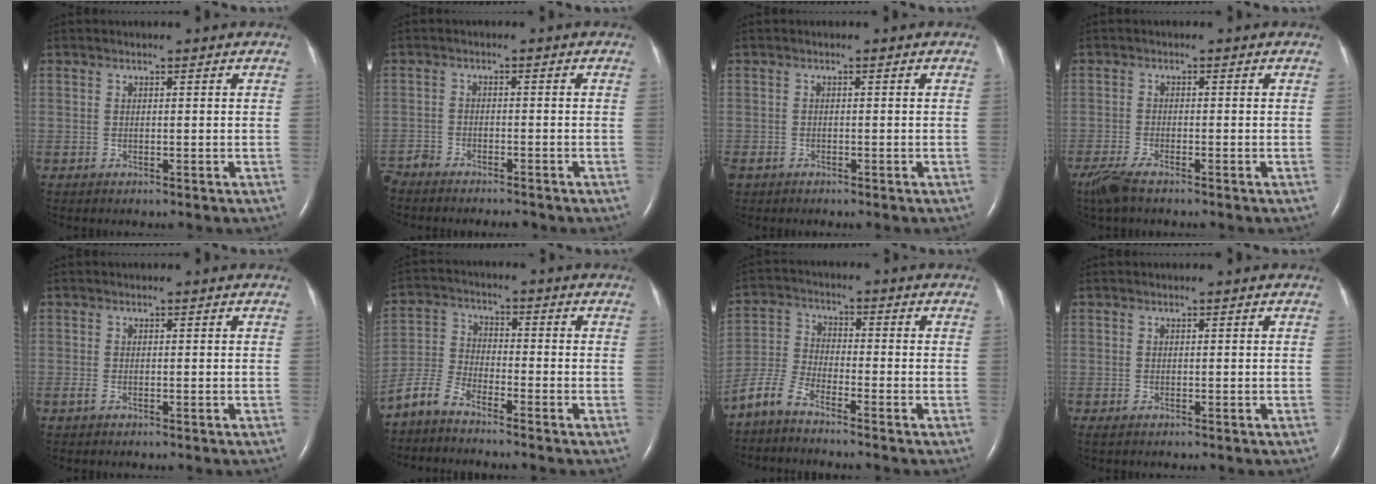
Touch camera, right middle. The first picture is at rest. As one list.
[{"total": 6.1, "force": [-5.7, 1.2, 1.7], "torque": [-0.024, -0.009, -0.094]}, {"total": 1.4, "force": [-1.0, 0.8, 0.5], "torque": [-0.012, 0.000, -0.016]}, {"total": 4.8, "force": [-3.7, 0.9, 3.0], "torque": [-0.070, -0.015, -0.068]}, {"total": 0.5, "force": [-0.3, 0.2, 0.4], "torque": [-0.014, -0.002, -0.005]}, {"total": 5.9, "force": [-5.3, 1.2, 2.2], "torque": [-0.061, -0.014, -0.114]}, {"total": 5.8, "force": [-5.1, 0.9, 2.6], "torque": [-0.070, -0.018, -0.112]}, {"total": 0.0}]